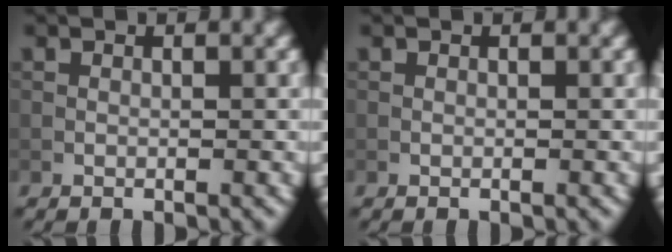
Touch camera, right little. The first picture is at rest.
{"total": 0.0}